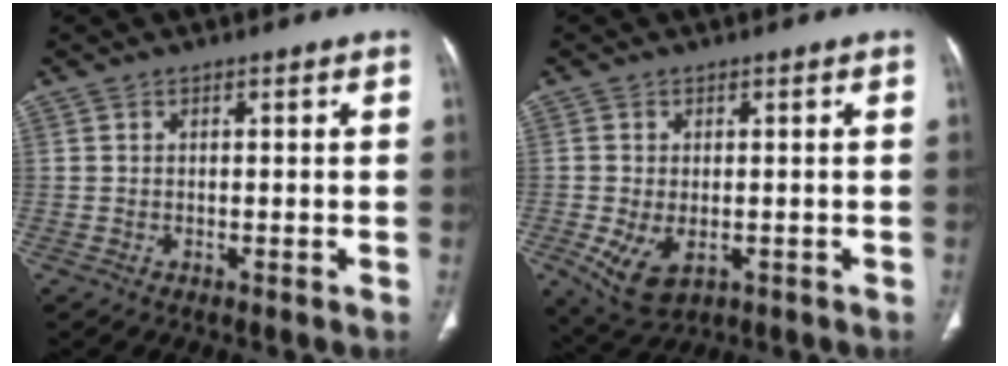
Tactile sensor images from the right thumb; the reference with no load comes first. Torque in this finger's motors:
{"motor_torque": [-0.31, 0.37, -0.07, -0.06, 0.14]}